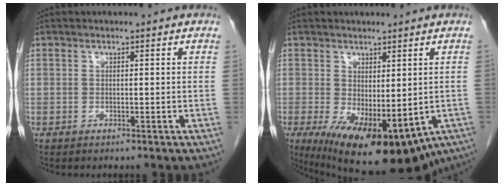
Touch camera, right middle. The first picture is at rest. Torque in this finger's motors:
{"motor_torque": [0.23, -0.29, 1.05, 0.21]}